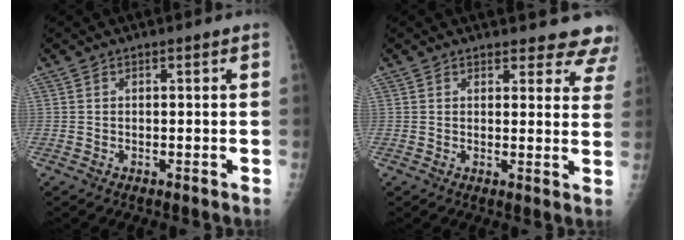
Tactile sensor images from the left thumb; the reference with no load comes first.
{"total": 9.2, "force": [8.6, 3.2, 0.9], "torque": [0.046, -0.044, 0.067]}